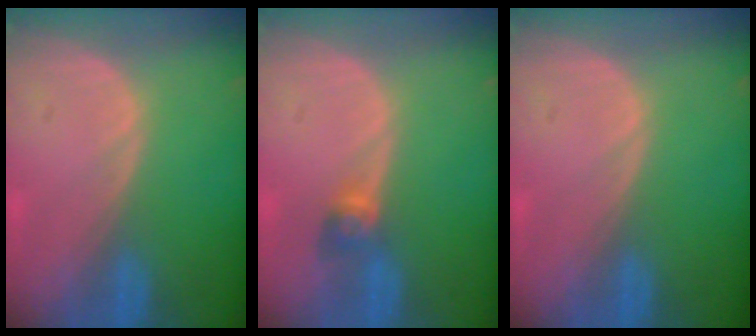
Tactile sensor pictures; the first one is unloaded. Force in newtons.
{"total": 2.7, "press": 2.5, "slide": 0.9}
{"total": 0.0}